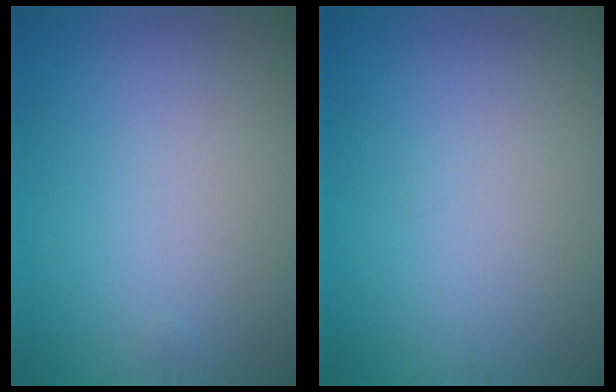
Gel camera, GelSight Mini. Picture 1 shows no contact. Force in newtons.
{"total": 0.0}